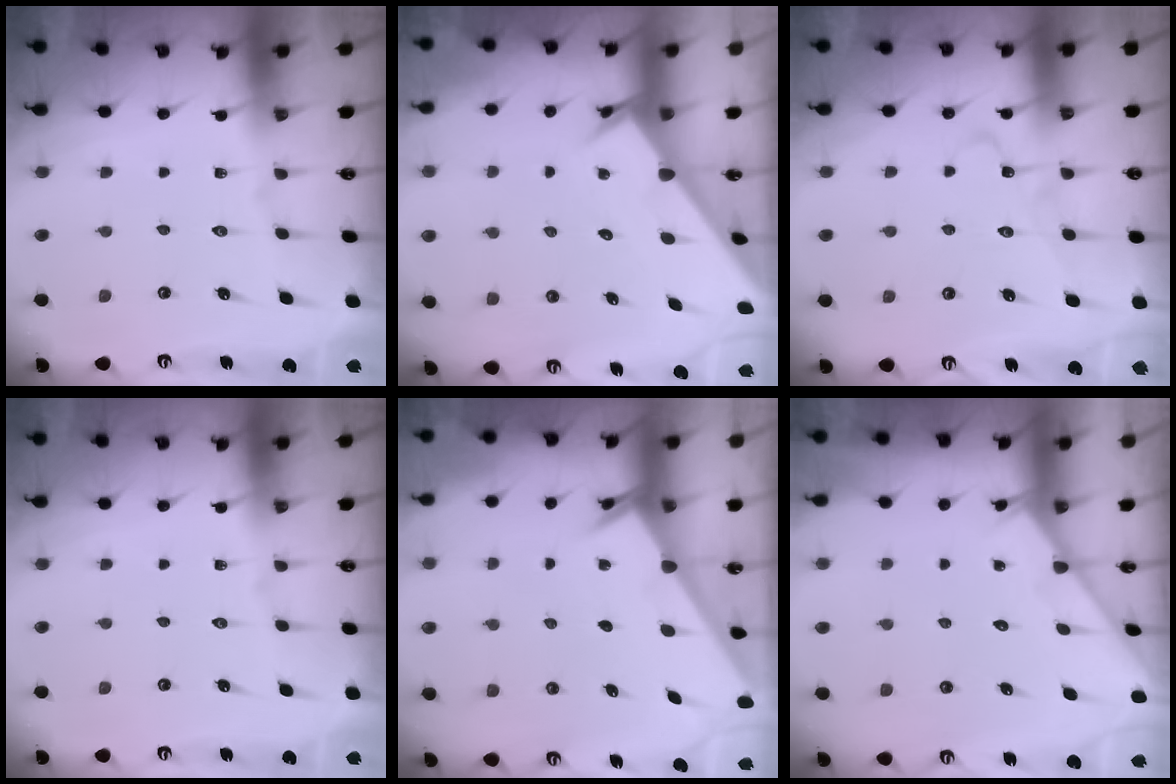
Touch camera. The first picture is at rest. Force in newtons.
{"total": 2.7, "press": 2.7, "slide": 0.1}
{"total": 5.0, "press": 5.0, "slide": 0.4}
{"total": 0.0}
{"total": 2.6, "press": 2.6, "slide": 0.2}
{"total": 2.8, "press": 2.8, "slide": 0.2}